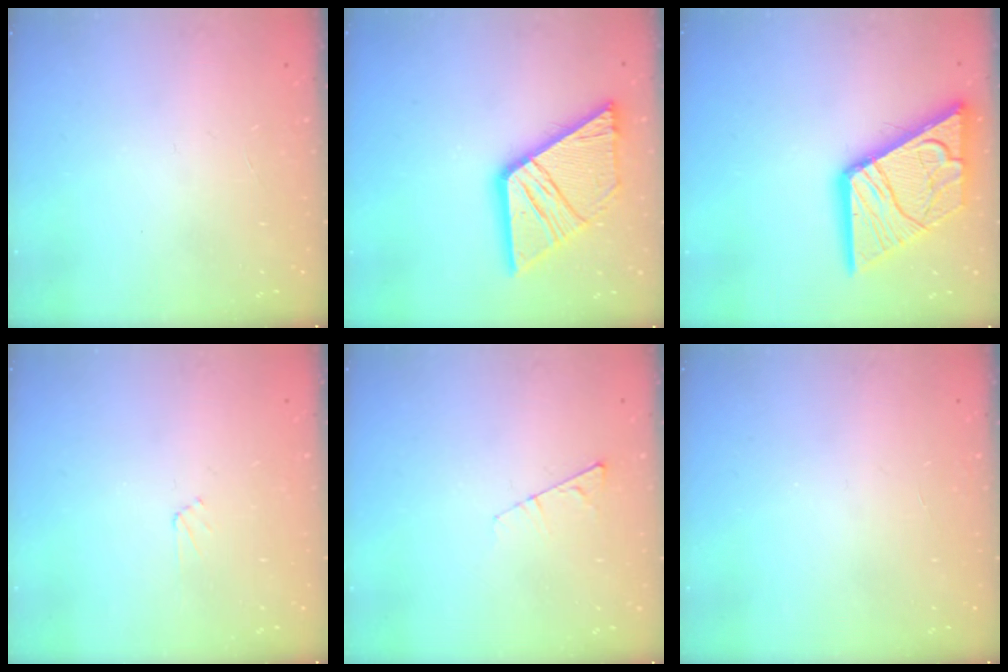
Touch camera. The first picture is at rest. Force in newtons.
{"total": 20.6, "press": 20.5, "slide": 2.3}
{"total": 22.7, "press": 22.6, "slide": 2.7}
{"total": 2.7, "press": 2.6, "slide": 0.4}
{"total": 3.5, "press": 3.4, "slide": 0.4}
{"total": 0.0}